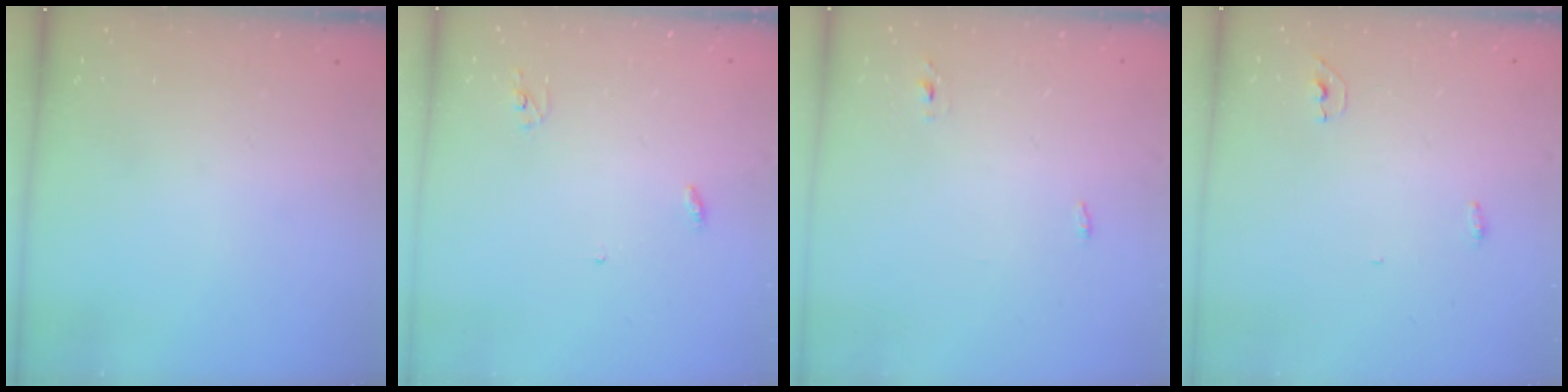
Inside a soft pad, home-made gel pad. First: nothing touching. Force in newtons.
{"total": 2.8, "press": 2.8, "slide": 0.2}
{"total": 2.7, "press": 2.6, "slide": 0.8}
{"total": 5.6, "press": 3.9, "slide": 4.1}